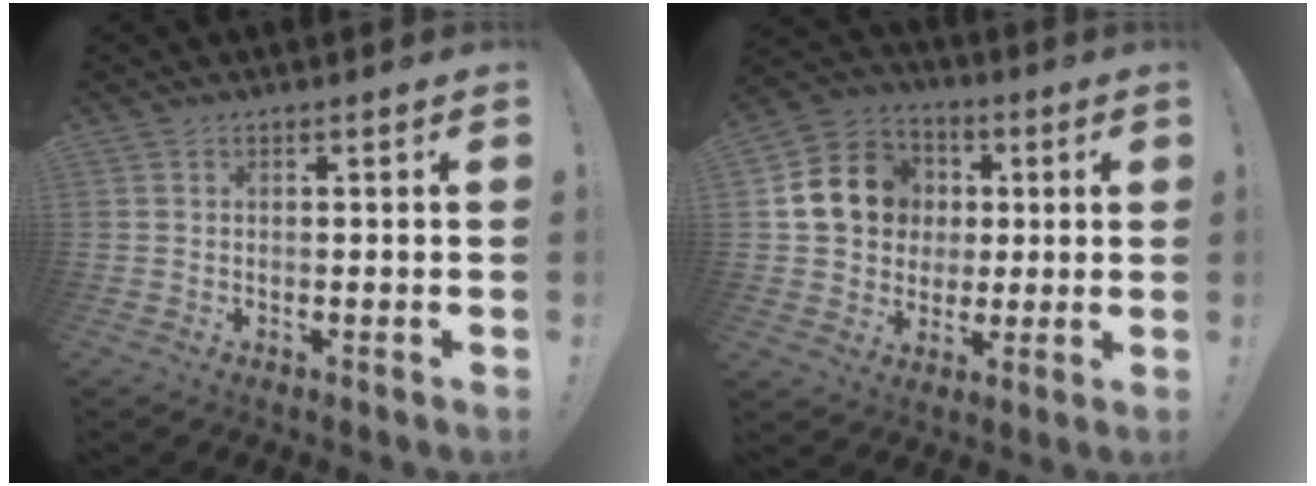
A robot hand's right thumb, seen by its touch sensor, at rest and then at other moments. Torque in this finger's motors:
{"motor_torque": [1.44, 1.63, 0.60, -0.07, 0.14]}